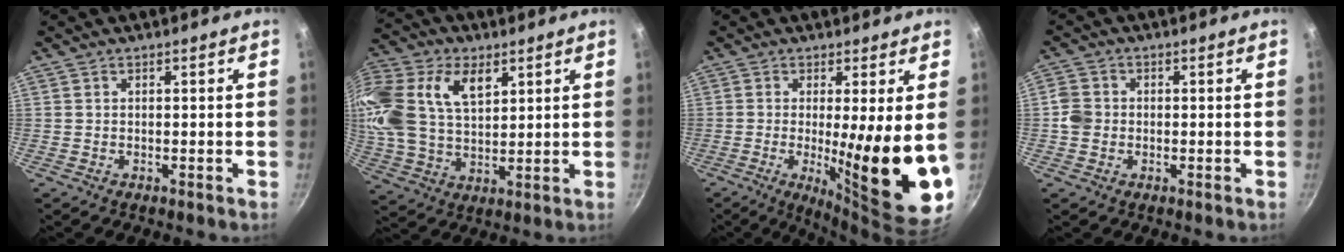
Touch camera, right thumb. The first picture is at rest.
{"total": 22.2, "force": [8.6, 14.3, 14.7], "torque": [-0.329, 0.012, 0.158]}
{"total": 15.0, "force": [-0.9, 2.0, 14.9], "torque": [-0.214, -0.032, -0.005]}
{"total": 3.8, "force": [-0.5, 3.4, 1.6], "torque": [-0.021, 0.012, -0.017]}